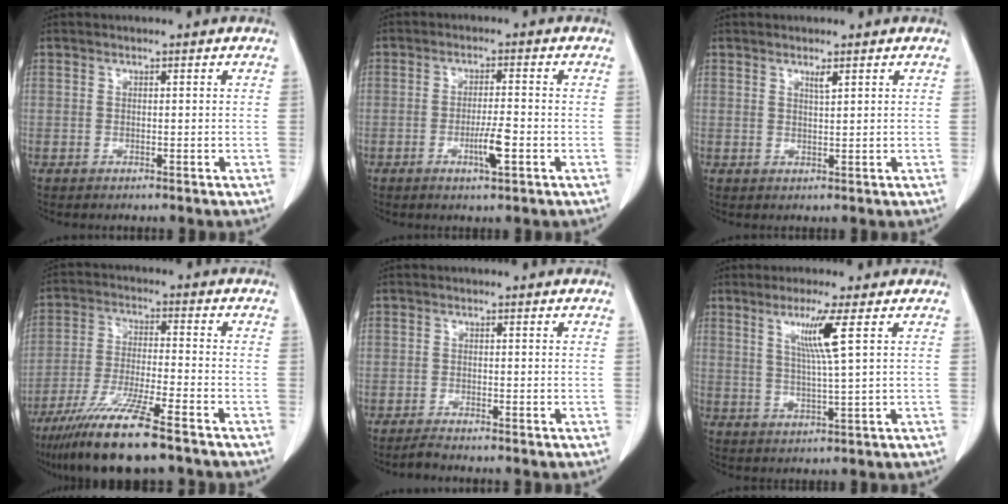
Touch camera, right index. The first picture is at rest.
{"total": 4.4, "force": [-1.7, 0.3, 4.0], "torque": [-0.073, -0.004, -0.029]}
{"total": 1.2, "force": [0.8, -0.1, 0.9], "torque": [-0.018, -0.006, 0.016]}
{"total": 13.3, "force": [-9.5, 0.6, 9.2], "torque": [-0.181, -0.039, -0.169]}
{"total": 1.3, "force": [-1.3, -0.2, 0.3], "torque": [-0.010, -0.005, -0.025]}
{"total": 6.1, "force": [2.4, -1.4, 5.4], "torque": [-0.106, -0.010, 0.048]}